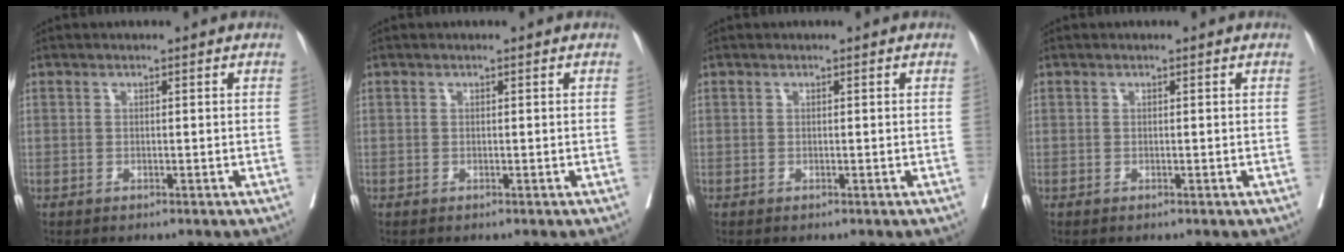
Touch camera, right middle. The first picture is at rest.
{"total": 0.0}
{"total": 0.0}
{"total": 0.0}